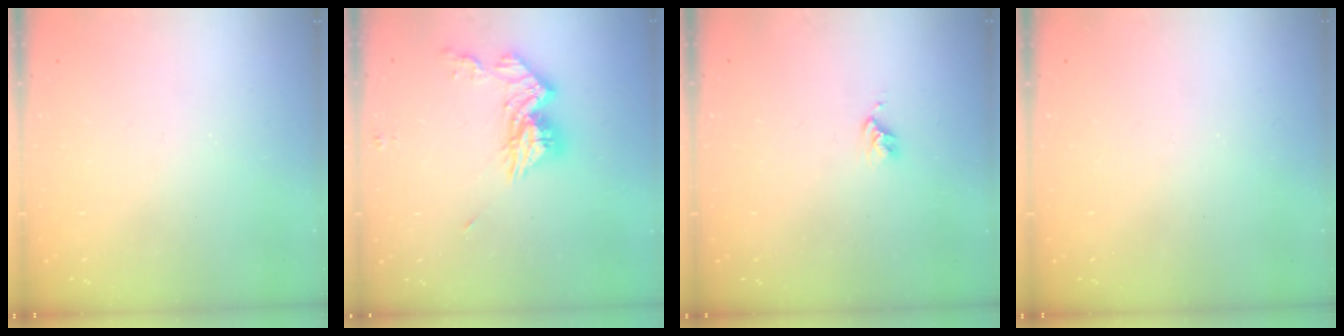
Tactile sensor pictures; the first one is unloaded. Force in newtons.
{"total": 12.3, "press": 12.2, "slide": 1.0}
{"total": 2.7, "press": 2.6, "slide": 0.4}
{"total": 0.0}